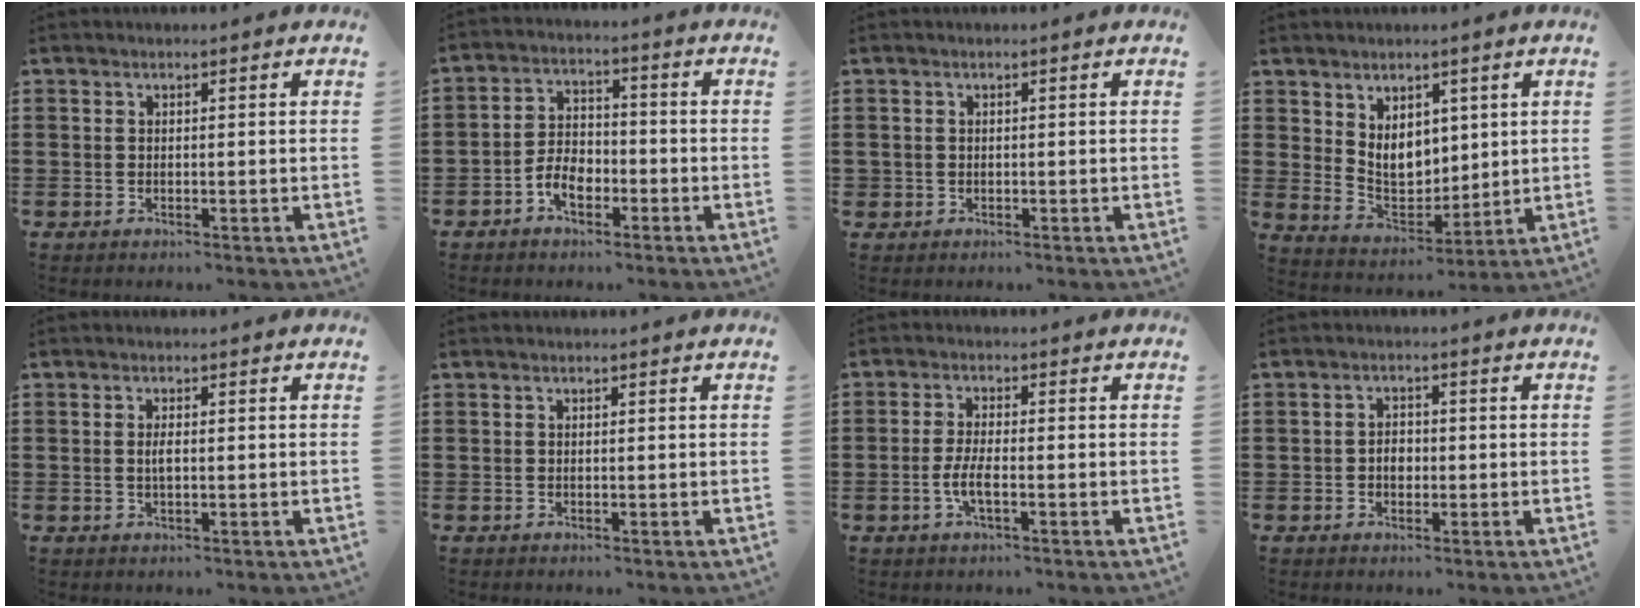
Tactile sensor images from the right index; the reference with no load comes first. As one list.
[{"total": 4.8, "force": [-2.5, 3.0, 2.8], "torque": [-0.066, 0.006, -0.052]}, {"total": 0.8, "force": [-0.1, 0.8, 0.1], "torque": [-0.005, 0.005, -0.005]}, {"total": 6.4, "force": [2.6, 4.7, 3.5], "torque": [-0.067, -0.007, 0.050]}, {"total": 1.8, "force": [0.0, 0.6, 1.7], "torque": [-0.033, 0.002, -0.002]}, {"total": 0.0}, {"total": 3.6, "force": [-1.3, 0.8, 3.2], "torque": [-0.071, -0.002, -0.027]}, {"total": 2.3, "force": [-0.4, 1.6, 1.6], "torque": [-0.033, 0.005, -0.010]}]